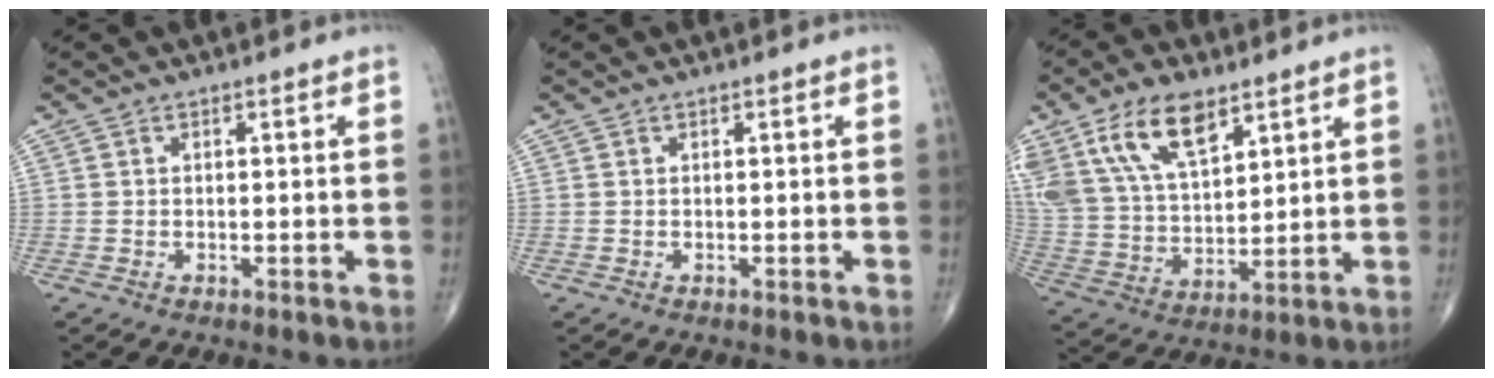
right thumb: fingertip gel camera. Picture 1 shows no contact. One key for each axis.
{"total": 0.0}
{"total": 17.0, "fx": 9.6, "fy": 8.5, "fz": 11.2, "tx": -0.203, "ty": -0.027, "tz": 0.189}